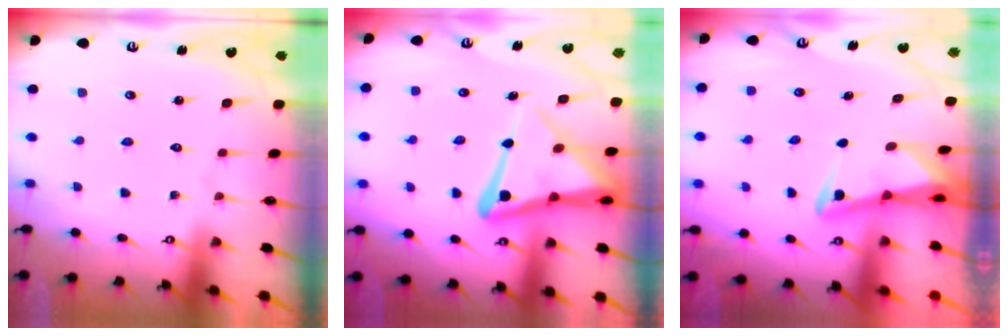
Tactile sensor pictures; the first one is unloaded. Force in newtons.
{"total": 14.0, "press": 13.9, "slide": 1.5}
{"total": 2.5, "press": 2.5, "slide": 0.2}